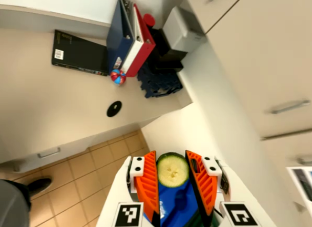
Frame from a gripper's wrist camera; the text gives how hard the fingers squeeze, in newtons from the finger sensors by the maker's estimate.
{"total": 8.3, "left": 8.4, "right": 8.2}